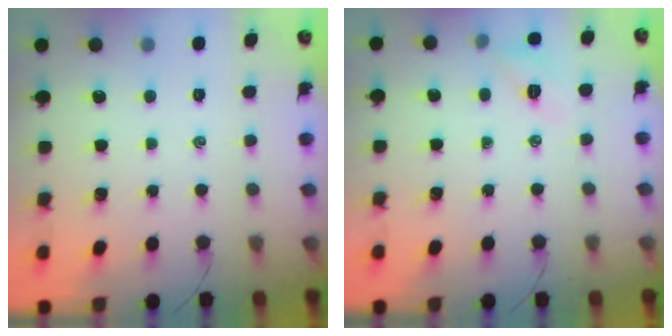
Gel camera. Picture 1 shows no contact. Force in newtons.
{"total": 6.9, "press": 6.7, "slide": 1.6}